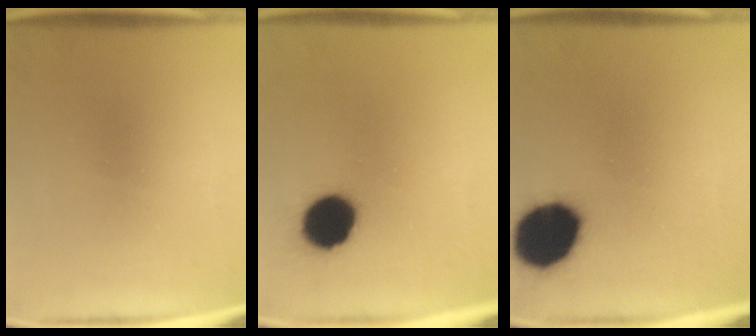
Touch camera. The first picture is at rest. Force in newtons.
{"total": 11.5}
{"total": 17.3}